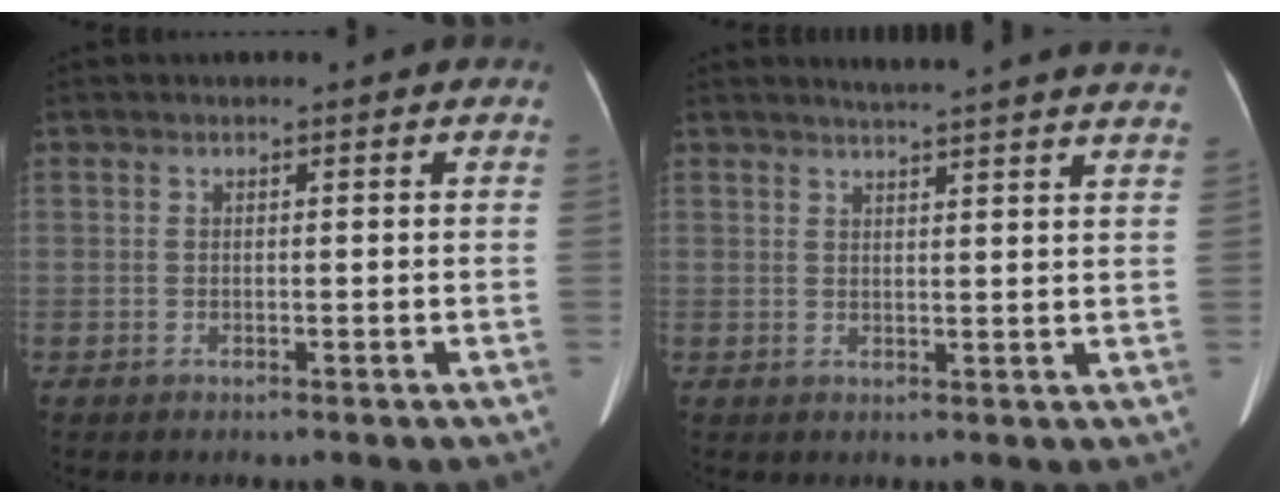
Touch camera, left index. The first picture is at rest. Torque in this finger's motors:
{"motor_torque": [0.25, -1.63, 0.02, 0.01]}